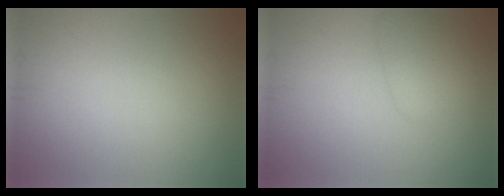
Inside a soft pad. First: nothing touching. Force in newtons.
{"total": 2.6, "press": 2.6, "slide": 0.0}